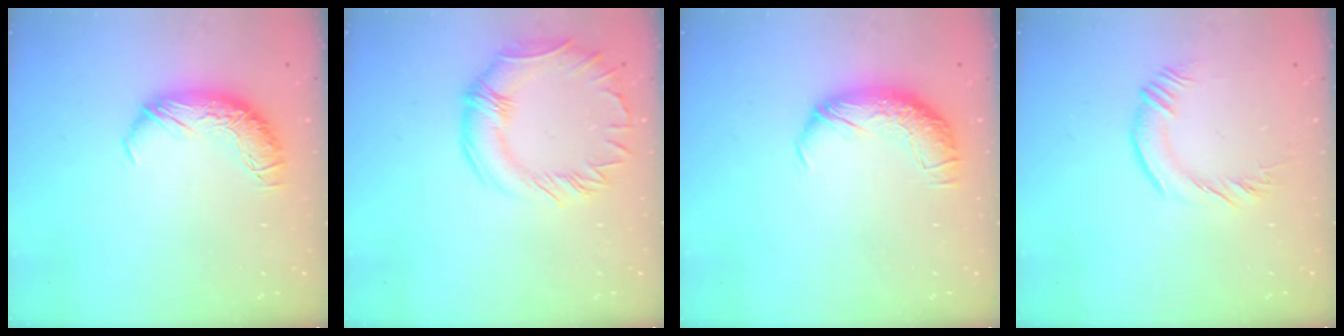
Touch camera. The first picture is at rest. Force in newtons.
{"total": 5.0, "press": 4.8, "slide": 1.4}
{"total": 1.7, "press": 0.6, "slide": 1.6}
{"total": 0.9, "press": 0.6, "slide": 0.7}